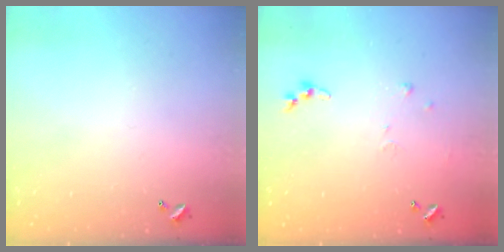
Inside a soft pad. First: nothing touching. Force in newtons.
{"total": 5.1, "press": 5.0, "slide": 0.8}